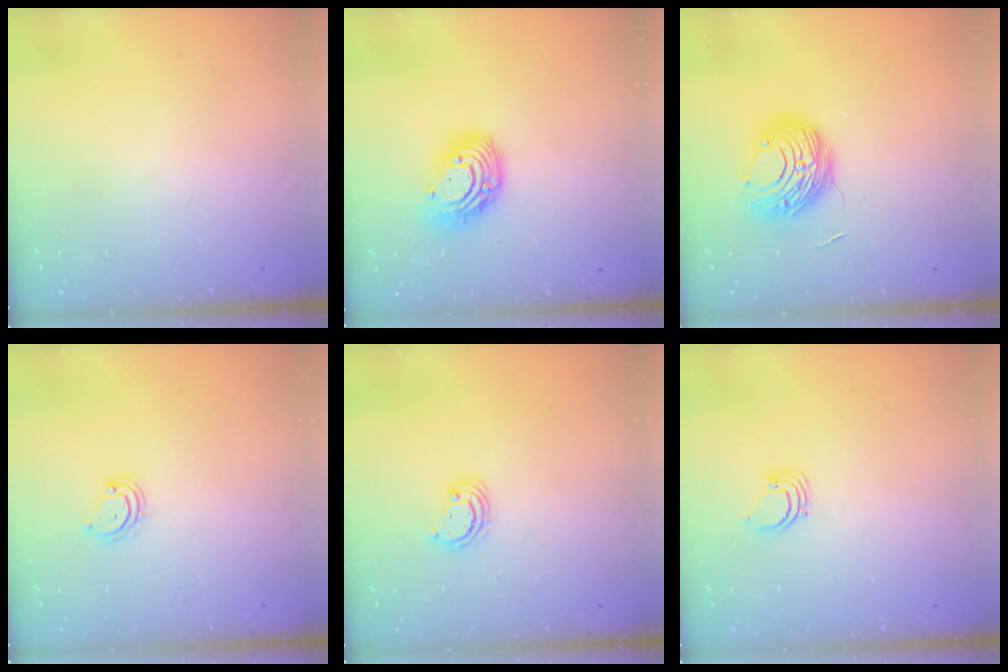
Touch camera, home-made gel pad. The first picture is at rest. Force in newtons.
{"total": 12.0, "press": 11.9, "slide": 1.0}
{"total": 9.9, "press": 9.9, "slide": 0.9}
{"total": 4.2, "press": 4.1, "slide": 0.5}
{"total": 2.5, "press": 2.5, "slide": 0.3}
{"total": 2.5, "press": 2.5, "slide": 0.1}